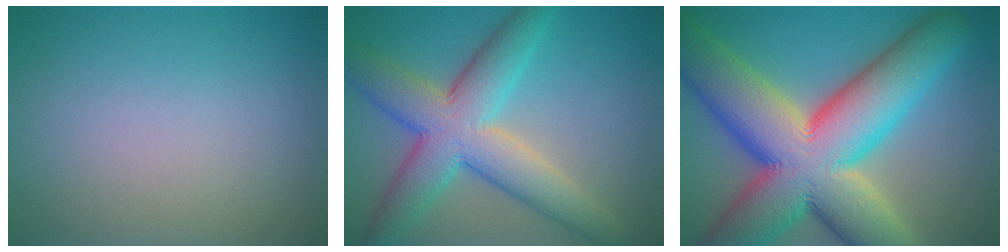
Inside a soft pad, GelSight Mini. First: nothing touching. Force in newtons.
{"total": 8.7, "press": 8.7, "slide": 0.4}
{"total": 18.1, "press": 18.1, "slide": 0.9}